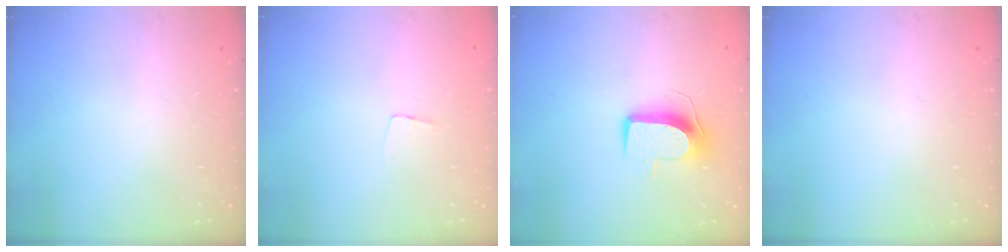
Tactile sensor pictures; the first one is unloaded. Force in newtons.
{"total": 3.3, "press": 3.3, "slide": 0.2}
{"total": 9.6, "press": 9.6, "slide": 0.2}
{"total": 0.0}